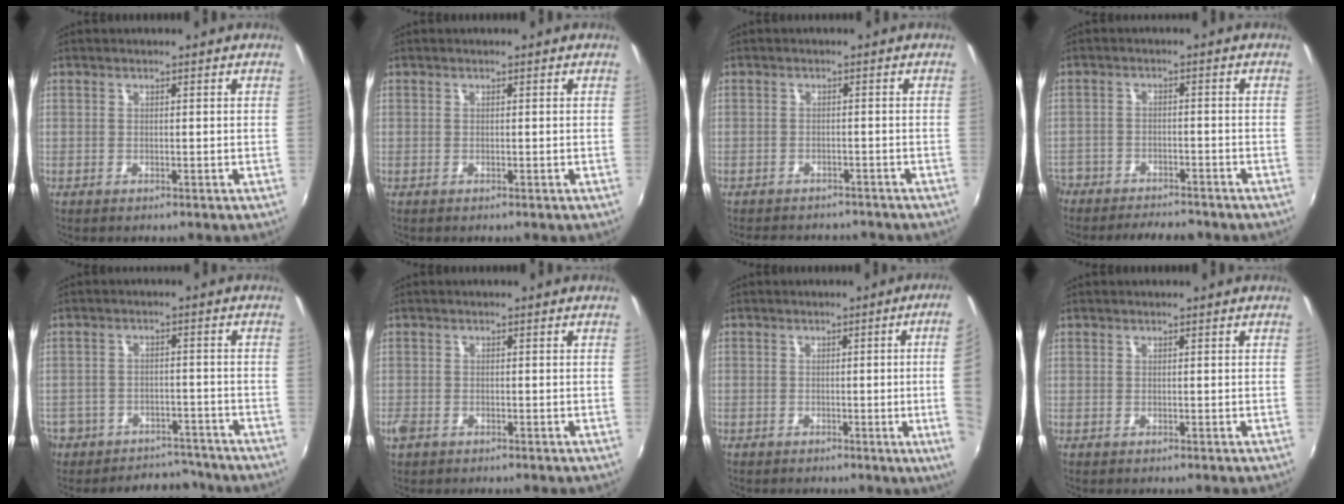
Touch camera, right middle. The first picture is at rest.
{"total": 0.0}
{"total": 8.6, "force": [-7.6, 2.9, 2.9], "torque": [-0.067, -0.011, -0.105]}
{"total": 11.6, "force": [-9.6, 5.0, 4.0], "torque": [-0.122, -0.003, -0.147]}
{"total": 12.8, "force": [-9.5, 8.1, 3.1], "torque": [-0.101, 0.016, -0.122]}
{"total": 2.6, "force": [-1.6, 1.7, 1.2], "torque": [-0.028, -0.007, -0.032]}
{"total": 9.6, "force": [-0.4, -0.7, 9.5], "torque": [-0.094, -0.003, -0.003]}
{"total": 0.0}